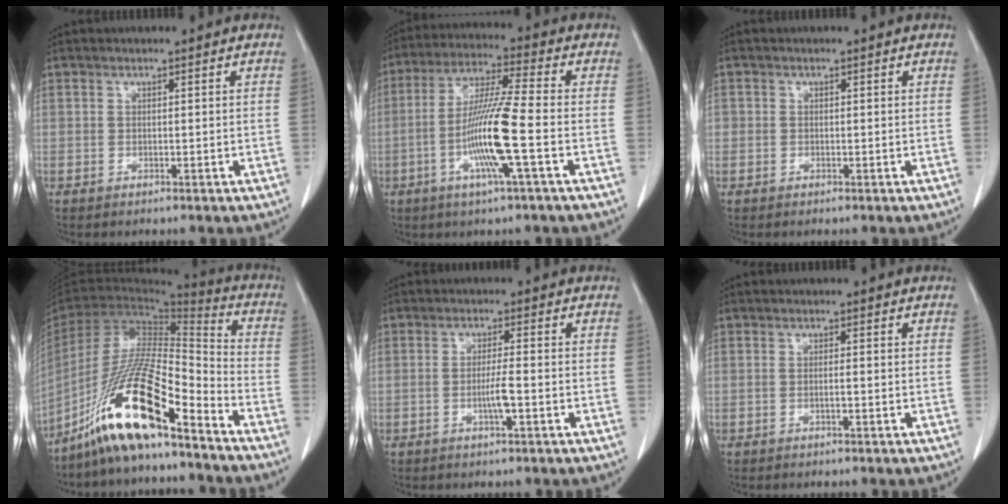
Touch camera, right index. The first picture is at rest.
{"total": 11.8, "force": [-3.2, -0.5, 11.3], "torque": [-0.224, -0.008, -0.068]}
{"total": 0.8, "force": [0.0, 0.7, 0.1], "torque": [0.006, 0.003, -0.003]}
{"total": 18.0, "force": [-12.3, 1.9, 12.9], "torque": [-0.260, -0.015, -0.229]}
{"total": 3.3, "force": [-1.0, -0.1, 3.2], "torque": [-0.063, -0.004, -0.019]}
{"total": 0.8, "force": [-0.3, 0.0, 0.8], "torque": [-0.018, 0.000, -0.005]}